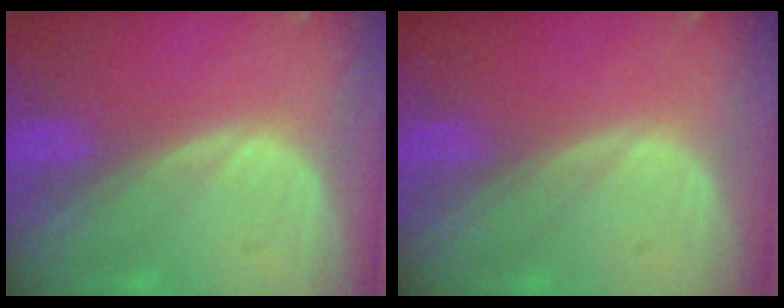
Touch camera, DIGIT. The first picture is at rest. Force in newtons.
{"total": 0.0}